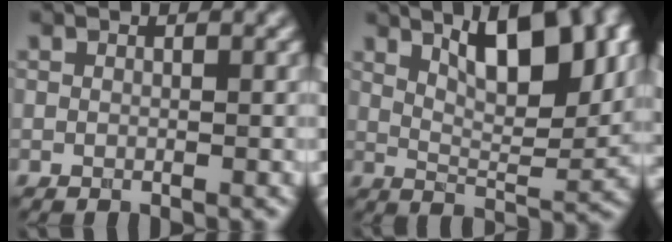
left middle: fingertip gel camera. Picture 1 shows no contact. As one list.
[{"total": 8.1, "force": [3.9, 2.6, 6.6], "torque": [-0.101, -0.001, 0.069]}]